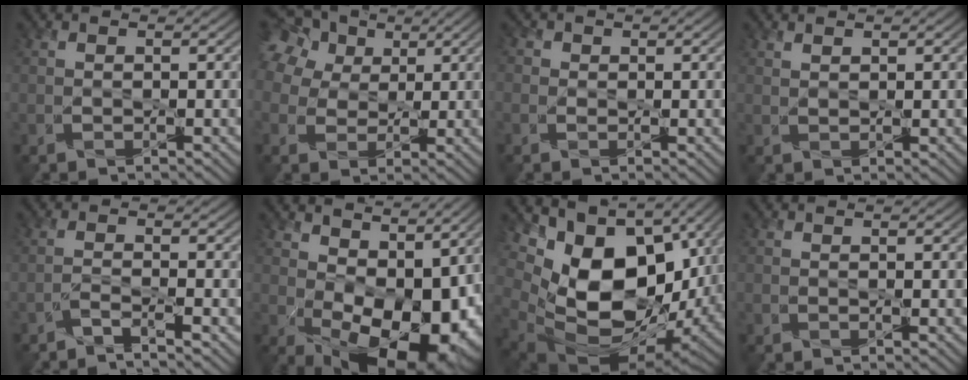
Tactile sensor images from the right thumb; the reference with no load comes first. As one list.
[{"total": 16.6, "force": [8.2, 12.2, 7.7], "torque": [-0.248, 0.047, 0.163]}, {"total": 1.7, "force": [0.4, 1.6, 0.5], "torque": [-0.006, 0.006, -0.009]}, {"total": 1.1, "force": [1.0, 0.2, 0.4], "torque": [-0.008, 0.002, 0.022]}, {"total": 2.2, "force": [-1.9, -0.7, 0.8], "torque": [-0.016, 0.004, -0.046]}, {"total": 13.0, "force": [1.6, 7.8, 10.3], "torque": [-0.147, -0.023, 0.048]}, {"total": 19.0, "force": [3.6, 12.4, 13.8], "torque": [-0.265, -0.034, 0.110]}, {"total": 0.0}]